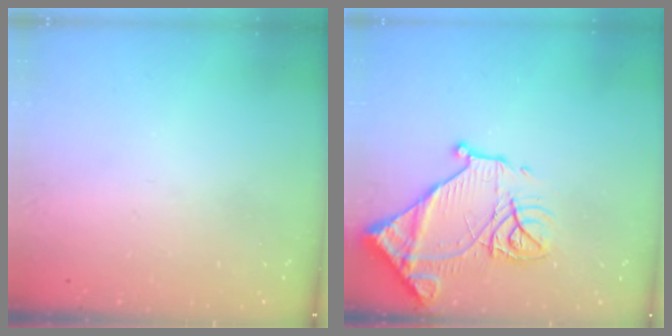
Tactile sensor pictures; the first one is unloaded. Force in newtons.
{"total": 17.7, "press": 17.7, "slide": 1.5}